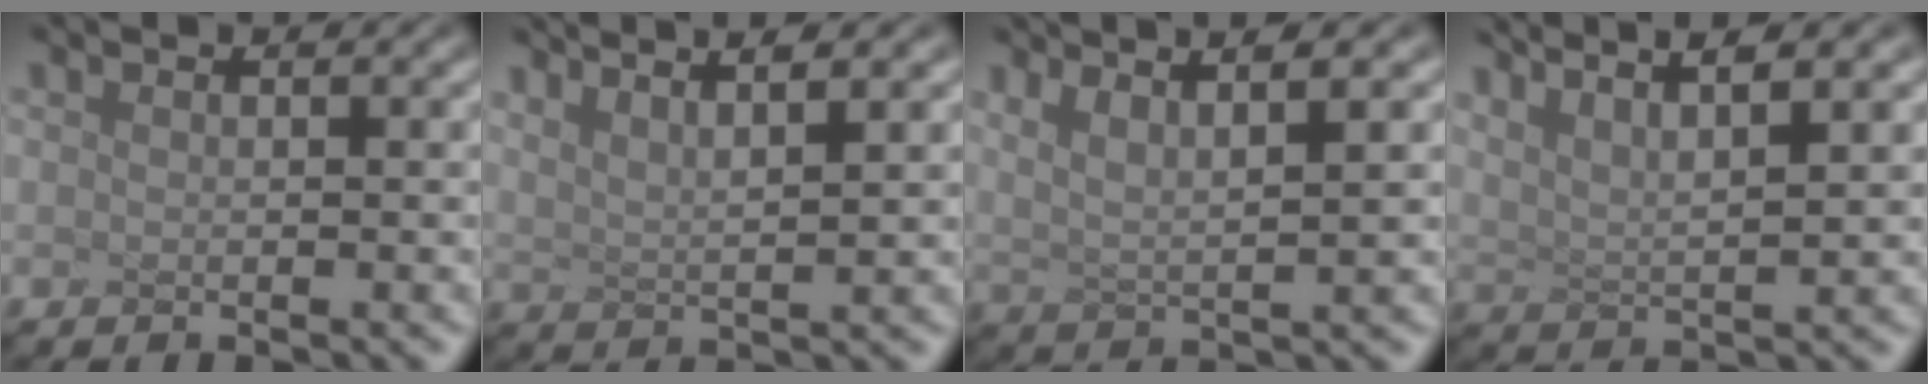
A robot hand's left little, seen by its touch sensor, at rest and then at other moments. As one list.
[{"total": 3.6, "force": [2.7, 0.0, 2.4], "torque": [-0.065, 0.019, 0.055]}, {"total": 3.8, "force": [2.0, 0.0, 3.2], "torque": [-0.082, 0.015, 0.055]}, {"total": 5.1, "force": [3.7, 0.2, 3.4], "torque": [-0.087, 0.020, 0.072]}]